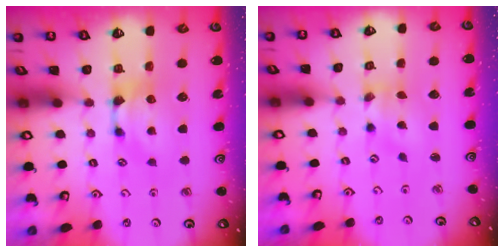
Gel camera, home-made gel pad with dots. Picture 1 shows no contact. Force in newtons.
{"total": 1.2, "press": 0.0, "slide": 1.2}